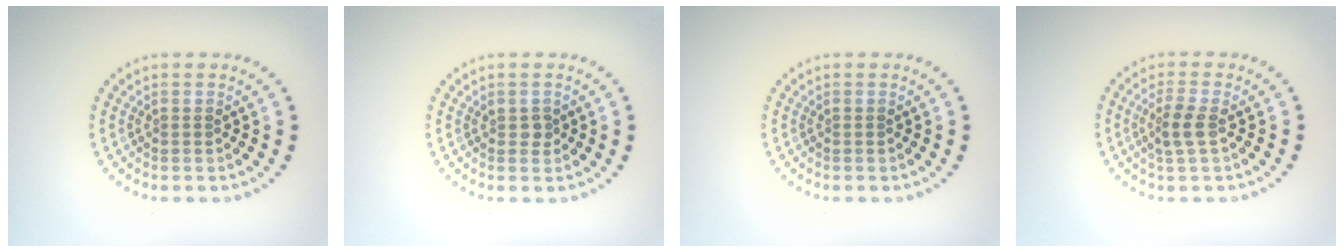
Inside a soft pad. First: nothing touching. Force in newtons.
{"total": 0.9, "press": 0.9, "slide": 0.2}
{"total": 0.0}
{"total": 2.1, "press": 1.9, "slide": 0.7}